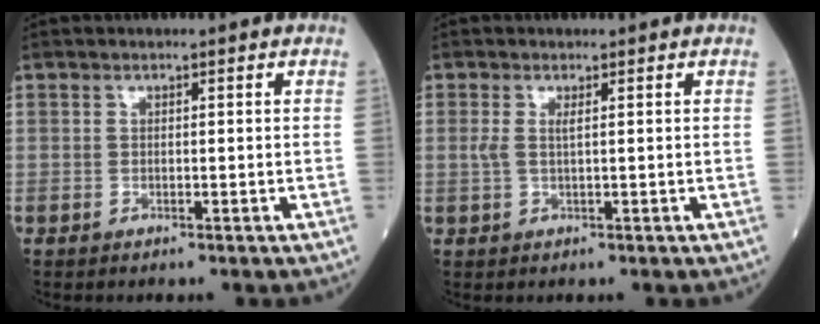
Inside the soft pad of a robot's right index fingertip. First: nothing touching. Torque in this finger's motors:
{"motor_torque": [-0.04, -0.01, 0.00, 0.01]}